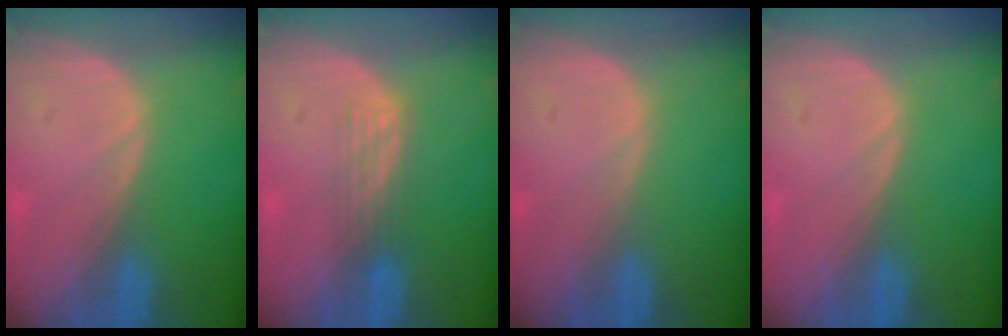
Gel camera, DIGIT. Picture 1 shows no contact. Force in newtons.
{"total": 2.8, "press": 2.5, "slide": 1.3}
{"total": 0.0}
{"total": 0.0}